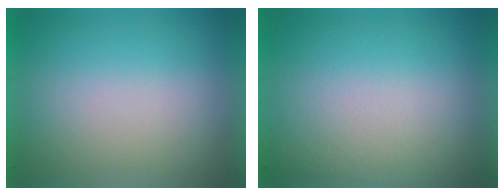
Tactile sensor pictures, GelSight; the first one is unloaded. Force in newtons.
{"total": 2.8}